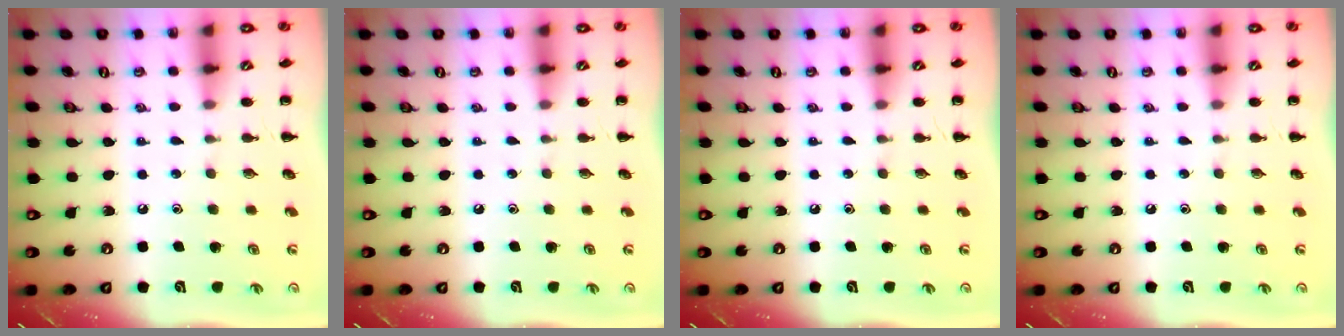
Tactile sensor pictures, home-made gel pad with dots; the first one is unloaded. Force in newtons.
{"total": 0.0}
{"total": 0.0}
{"total": 0.0}